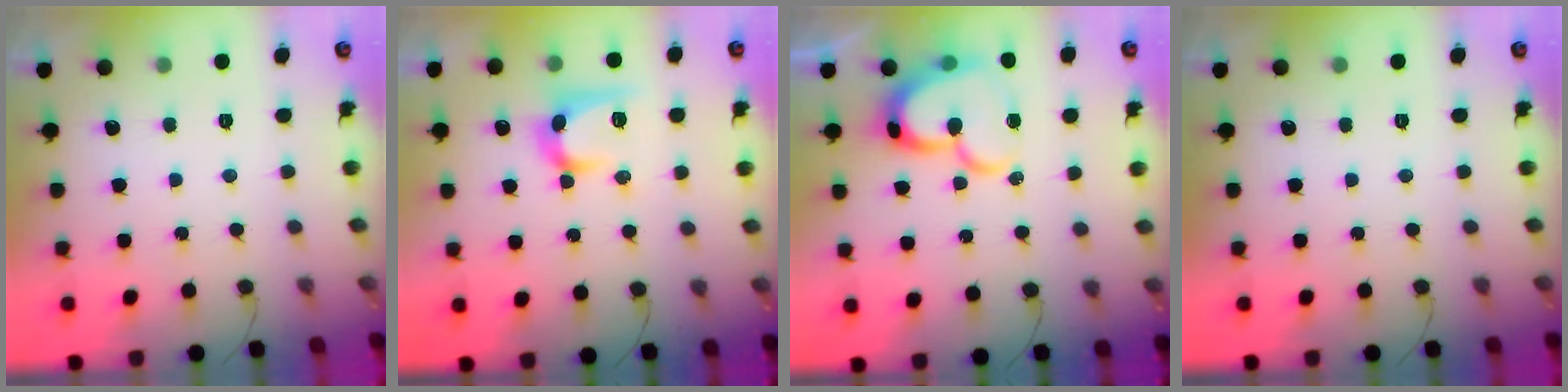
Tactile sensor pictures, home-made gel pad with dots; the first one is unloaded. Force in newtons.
{"total": 11.5, "press": 11.5, "slide": 0.3}
{"total": 18.6, "press": 18.6, "slide": 1.5}
{"total": 0.0}